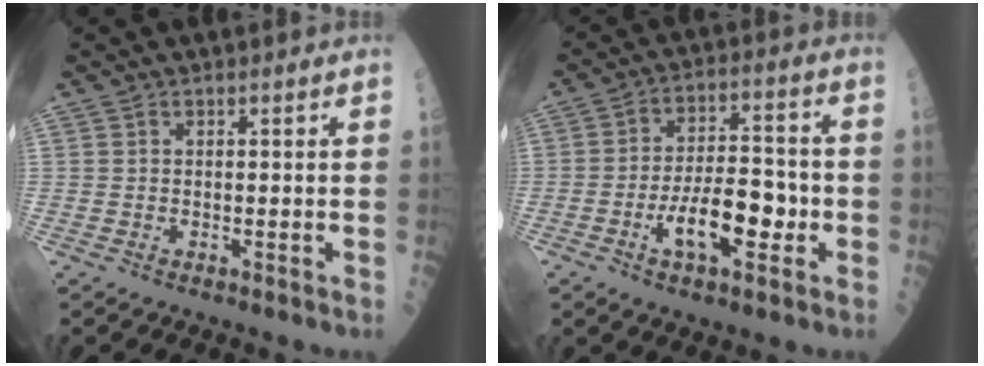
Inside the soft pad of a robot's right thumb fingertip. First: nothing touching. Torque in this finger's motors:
{"motor_torque": [0.44, 0.45, 0.92, 0.05, 0.09]}